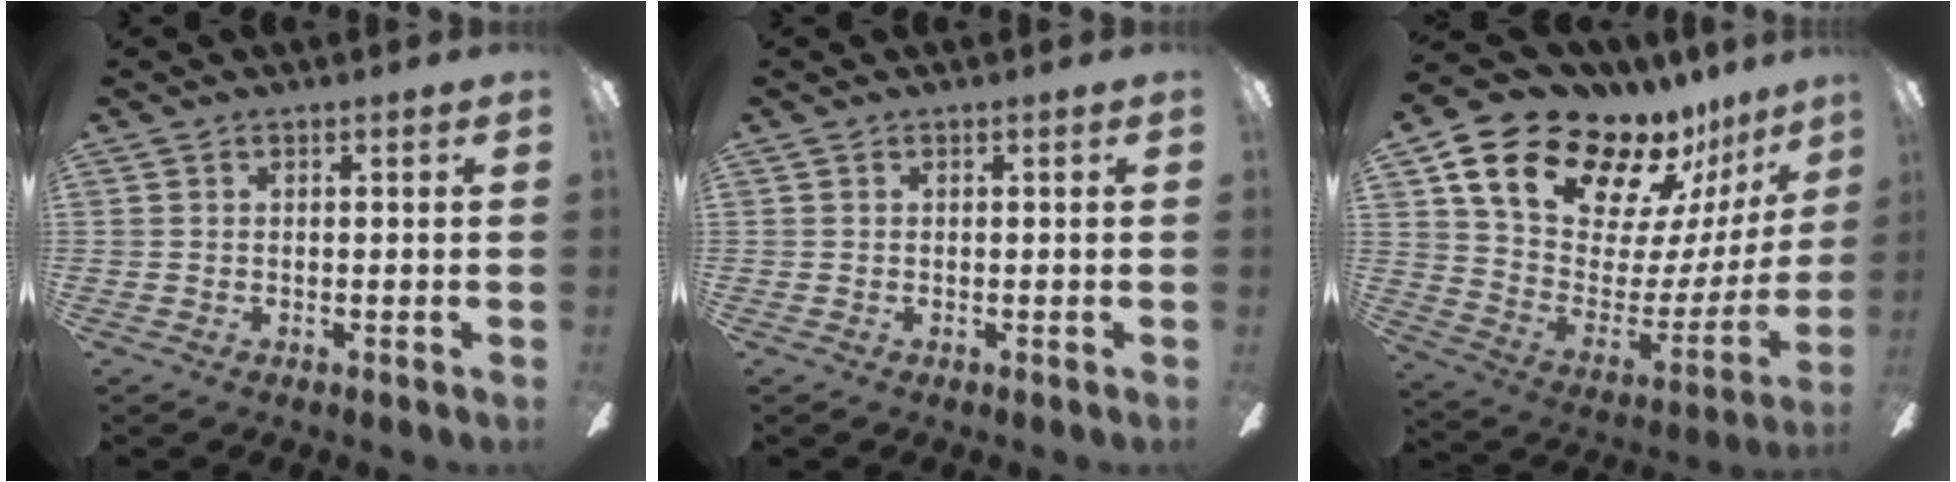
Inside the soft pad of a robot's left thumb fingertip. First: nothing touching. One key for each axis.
{"total": 0.0}
{"total": 20.4, "fx": 16.3, "fy": 9.0, "fz": 8.3, "tx": -0.148, "ty": -0.124, "tz": 0.303}